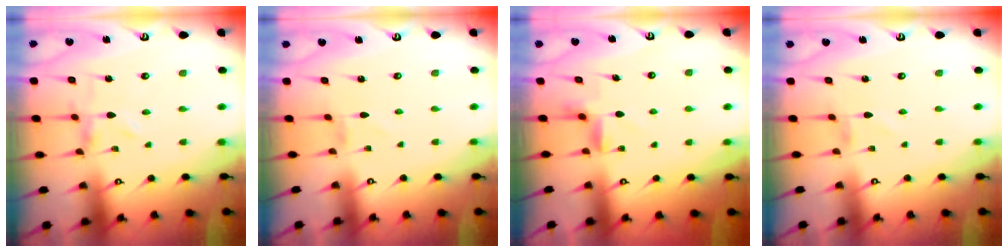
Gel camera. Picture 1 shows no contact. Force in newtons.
{"total": 1.0, "press": 1.0, "slide": 0.1}
{"total": 3.5, "press": 3.5, "slide": 0.4}
{"total": 1.0, "press": 1.0, "slide": 0.1}